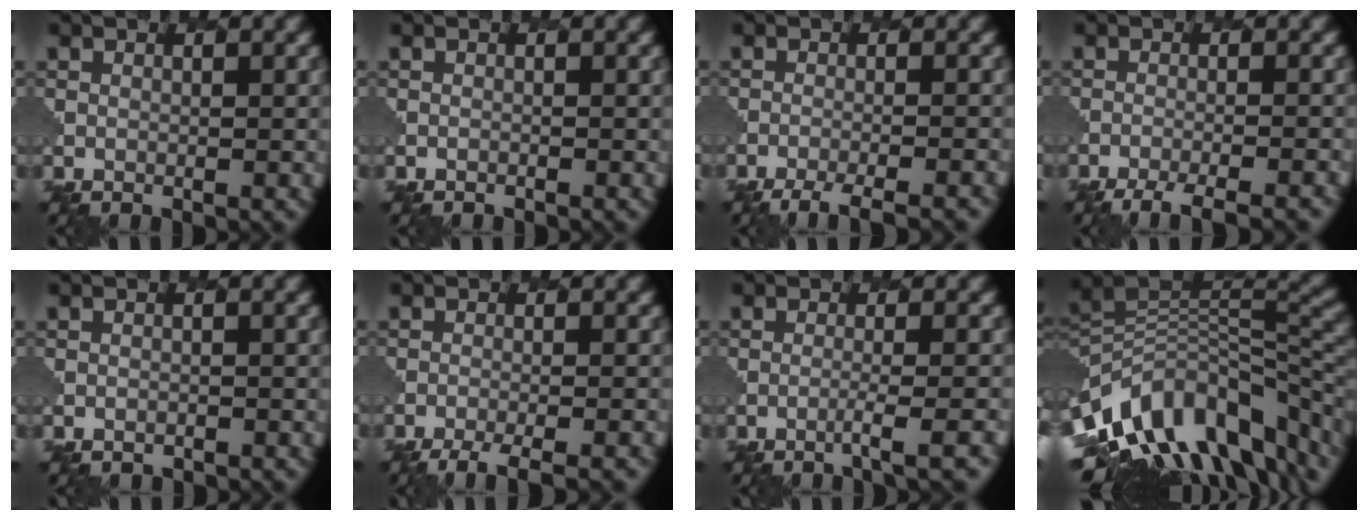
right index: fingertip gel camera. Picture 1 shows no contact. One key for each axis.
{"total": 0.8, "fx": -0.8, "fy": 0.2, "fz": -0.2, "tx": 0.011, "ty": 0.000, "tz": -0.008}
{"total": 4.8, "fx": -3.9, "fy": 0.8, "fz": 2.6, "tx": -0.034, "ty": -0.010, "tz": -0.067}
{"total": 5.0, "fx": -4.3, "fy": 0.9, "fz": 2.5, "tx": -0.035, "ty": -0.010, "tz": -0.072}
{"total": 1.6, "fx": -1.5, "fy": 0.7, "fz": -0.1, "tx": 0.005, "ty": 0.008, "tz": -0.015}
{"total": 4.7, "fx": -3.8, "fy": 0.8, "fz": 2.6, "tx": -0.034, "ty": -0.009, "tz": -0.065}
{"total": 2.3, "fx": -1.2, "fy": 0.2, "fz": 2.0, "tx": -0.020, "ty": 0.006, "tz": -0.038}
{"total": 13.5, "fx": -5.4, "fy": 7.3, "fz": 10.0, "tx": -0.182, "ty": 0.017, "tz": -0.102}